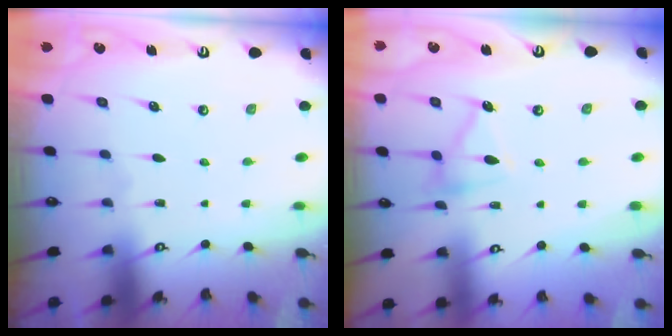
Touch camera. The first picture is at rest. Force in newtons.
{"total": 11.5, "press": 11.5, "slide": 0.7}